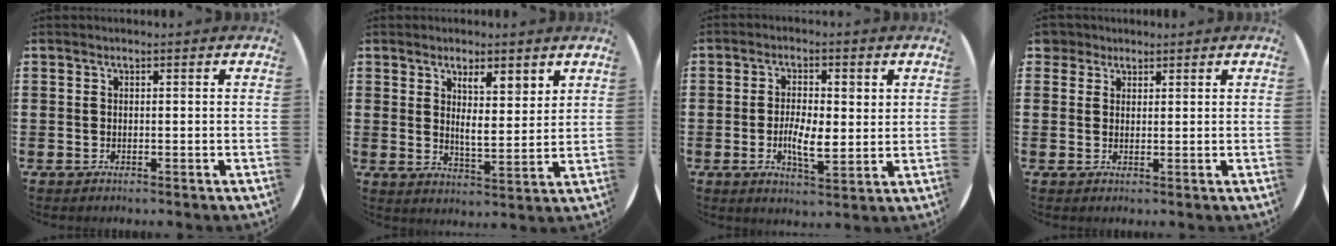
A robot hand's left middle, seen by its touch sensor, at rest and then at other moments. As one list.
[{"total": 4.9, "force": [3.4, 1.5, 3.2], "torque": [-0.061, -0.009, 0.057]}, {"total": 4.9, "force": [-0.2, 2.0, 4.5], "torque": [-0.072, 0.003, -0.005]}, {"total": 2.4, "force": [1.8, 1.5, 0.3], "torque": [-0.005, 0.005, 0.034]}]